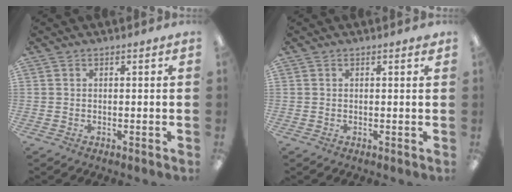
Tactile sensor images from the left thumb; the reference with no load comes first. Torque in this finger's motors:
{"motor_torque": [0.29, -0.02, 0.15, 0.07, 0.00]}